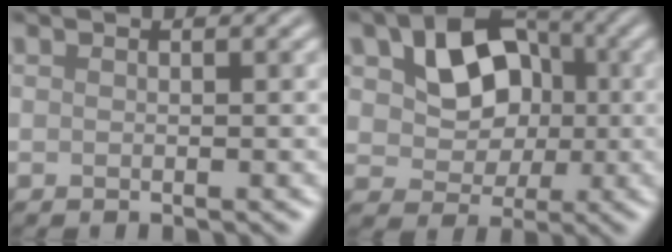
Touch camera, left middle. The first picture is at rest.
{"total": 7.9, "force": [1.7, 5.9, 4.9], "torque": [-0.083, 0.011, 0.017]}